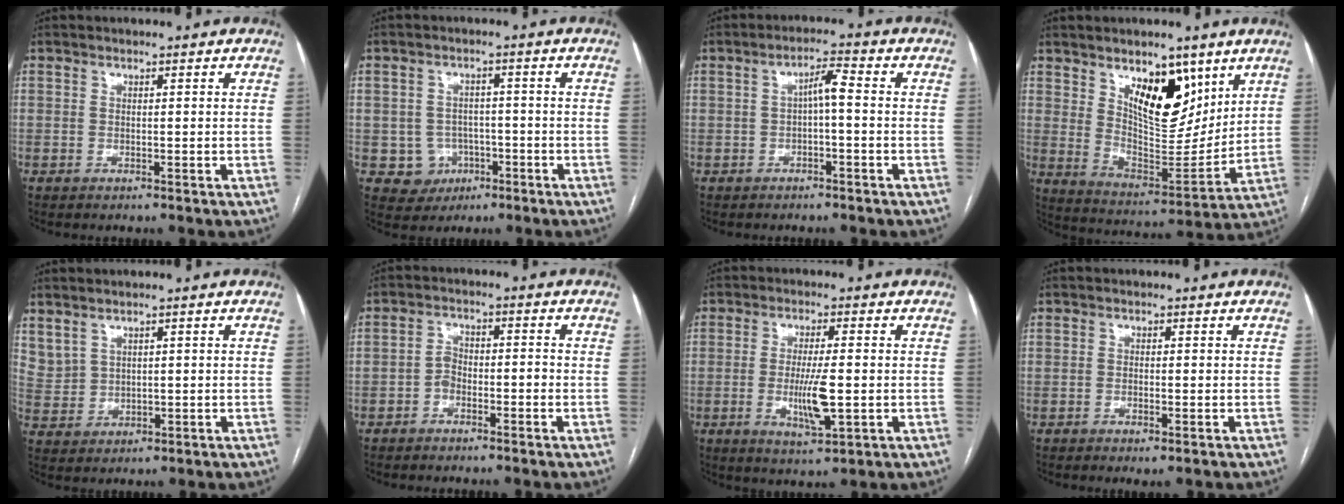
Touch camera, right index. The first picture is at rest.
{"total": 5.3, "force": [-1.6, 5.0, 0.5], "torque": [0.002, 0.012, -0.016]}
{"total": 3.5, "force": [-0.2, 0.6, 3.5], "torque": [-0.057, 0.016, -0.002]}
{"total": 13.2, "force": [6.9, 5.6, 9.7], "torque": [-0.150, -0.009, 0.130]}
{"total": 4.0, "force": [3.0, 2.4, 1.2], "torque": [-0.030, 0.003, 0.075]}
{"total": 2.9, "force": [-1.5, 1.7, 1.8], "torque": [-0.029, 0.013, -0.029]}
{"total": 7.0, "force": [-1.1, 1.0, 6.8], "torque": [-0.127, -0.015, -0.017]}
{"total": 1.4, "force": [-0.7, 0.2, 1.2], "torque": [-0.019, -0.003, -0.008]}